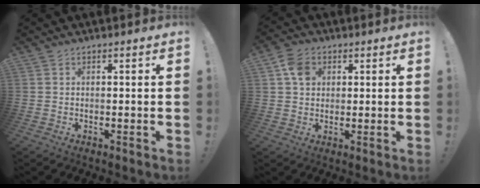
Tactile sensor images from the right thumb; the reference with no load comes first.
{"total": 6.2, "force": [2.2, 5.0, 3.1], "torque": [-0.044, 0.002, 0.042]}